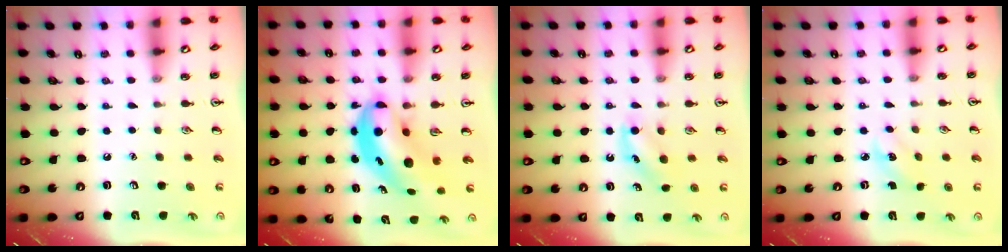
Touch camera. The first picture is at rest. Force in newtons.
{"total": 7.9, "press": 7.7, "slide": 1.6}
{"total": 5.2, "press": 5.0, "slide": 1.6}
{"total": 2.6, "press": 2.5, "slide": 0.8}